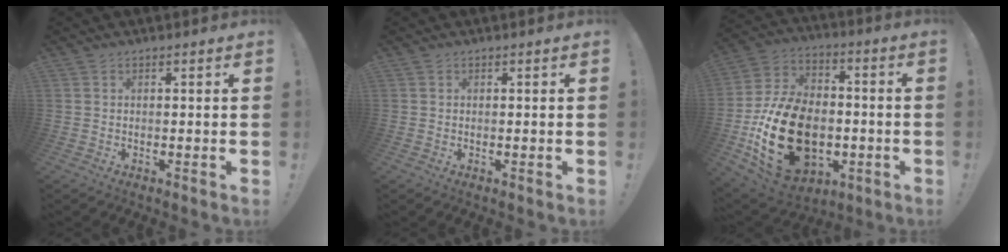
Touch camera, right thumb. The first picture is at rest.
{"total": 0.0}
{"total": 25.9, "force": [-6.3, 17.7, 17.8], "torque": [-0.328, 0.041, -0.087]}